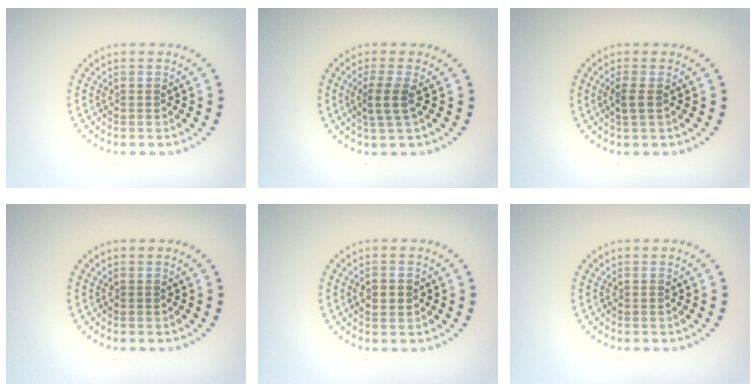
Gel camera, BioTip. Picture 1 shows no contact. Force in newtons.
{"total": 2.3, "press": 1.9, "slide": 1.4}
{"total": 1.3, "press": 1.2, "slide": 0.6}
{"total": 0.0}
{"total": 2.3, "press": 2.3, "slide": 0.1}
{"total": 0.0}